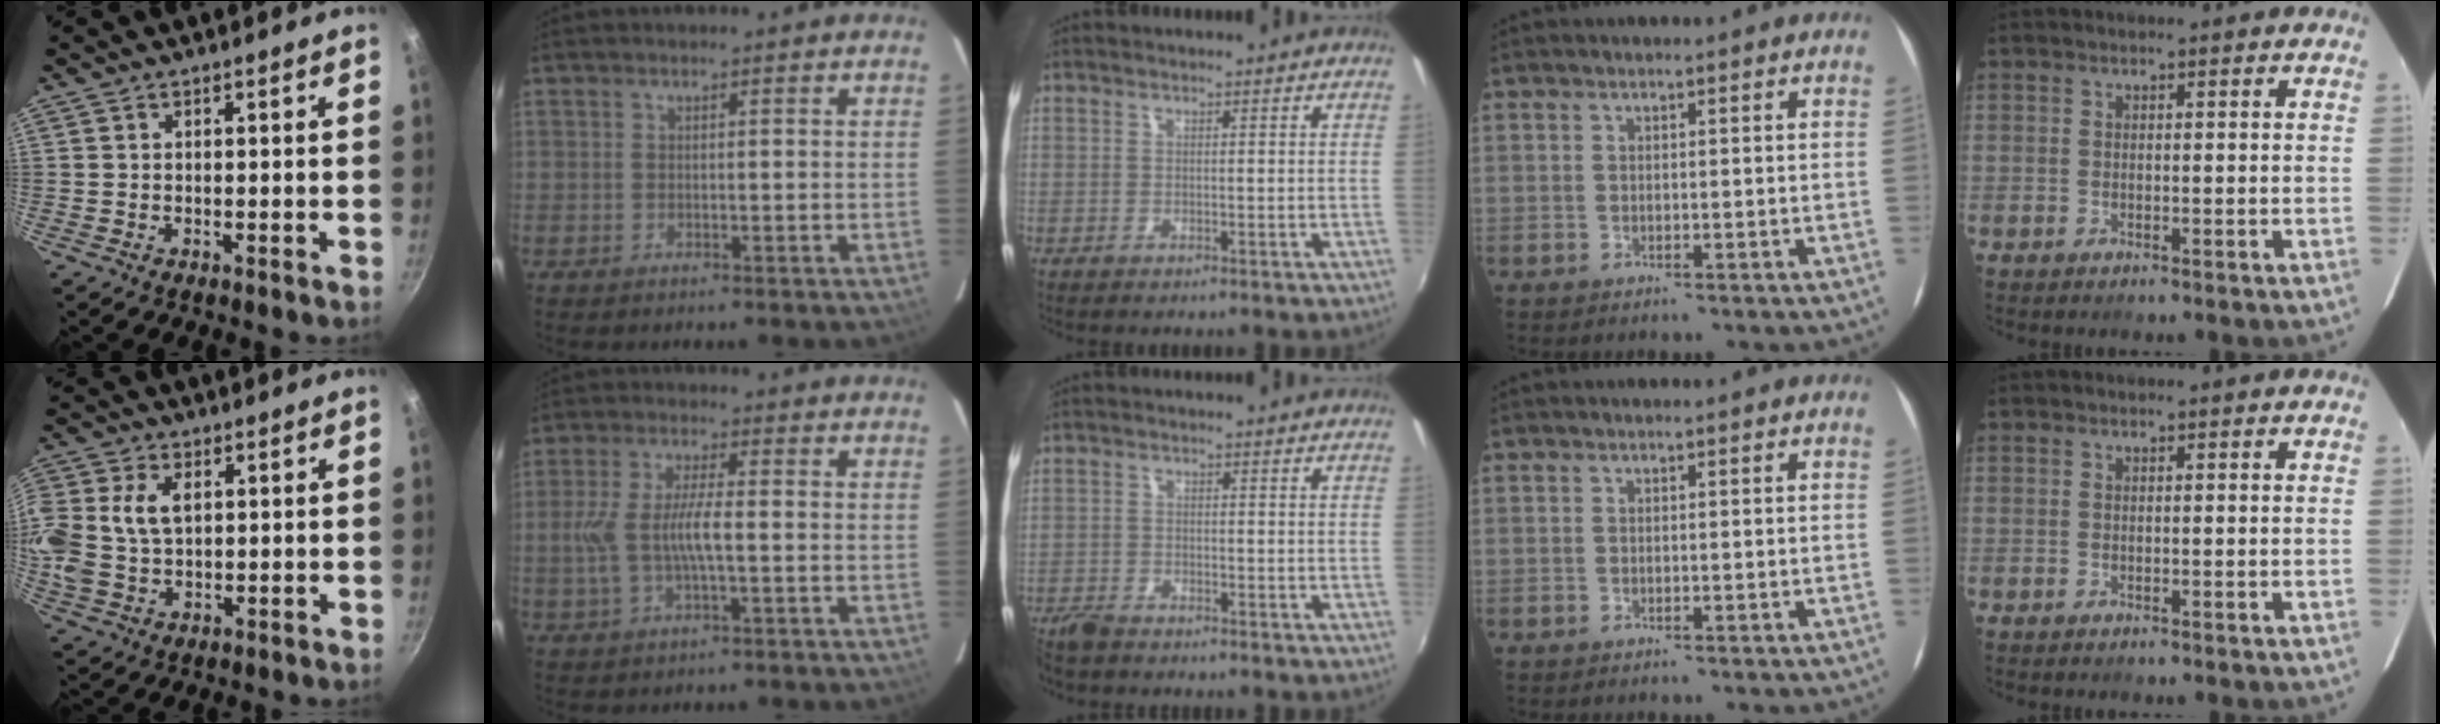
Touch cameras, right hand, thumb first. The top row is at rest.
{"thumb": {"total": 13.4, "force": [2.4, 9.5, 9.1], "torque": [-0.208, 0.016, 0.045]}, "index": {"total": 8.3, "force": [-1.1, 2.0, 8.0], "torque": [-0.165, 0.001, -0.018]}, "middle": {"total": 3.4, "force": [-3.1, 0.9, 1.0], "torque": [-0.033, -0.011, -0.065]}}